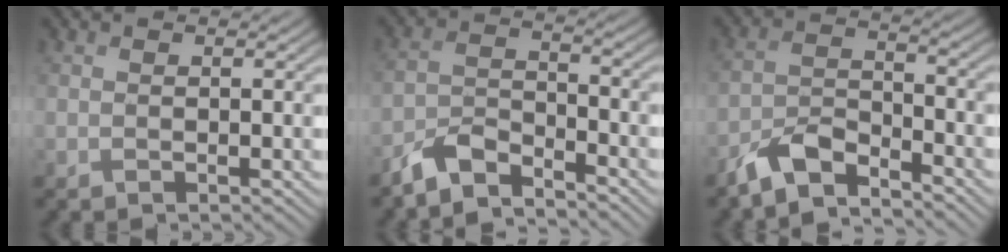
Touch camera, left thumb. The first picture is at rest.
{"total": 5.3, "force": [-4.7, 1.4, 2.2], "torque": [-0.047, -0.005, -0.103]}
{"total": 6.2, "force": [-5.1, 2.0, 2.9], "torque": [-0.061, -0.003, -0.110]}